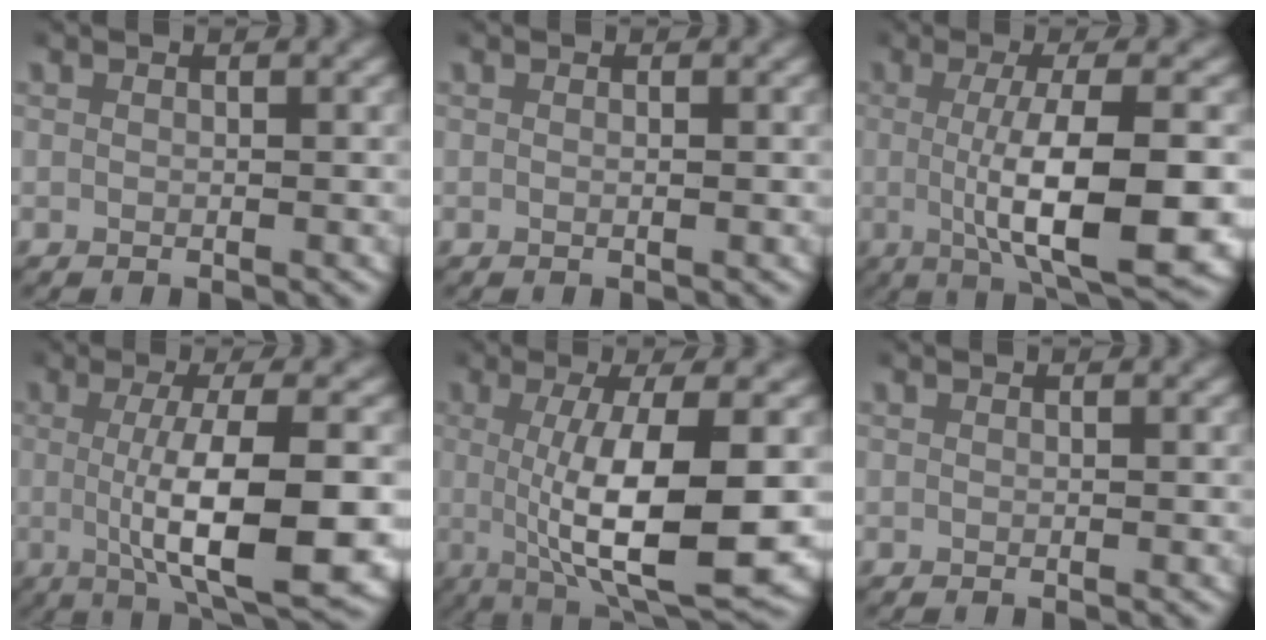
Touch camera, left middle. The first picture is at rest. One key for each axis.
{"total": 0.0}
{"total": 8.7, "fx": -0.9, "fy": 1.9, "fz": 8.5, "tx": -0.129, "ty": -0.007, "tz": -0.009}
{"total": 8.9, "fx": -0.9, "fy": 1.9, "fz": 8.6, "tx": -0.131, "ty": -0.007, "tz": -0.009}
{"total": 10.4, "fx": -0.2, "fy": 2.5, "fz": 10.0, "tx": -0.162, "ty": -0.015, "tz": 0.007}
{"total": 0.0}